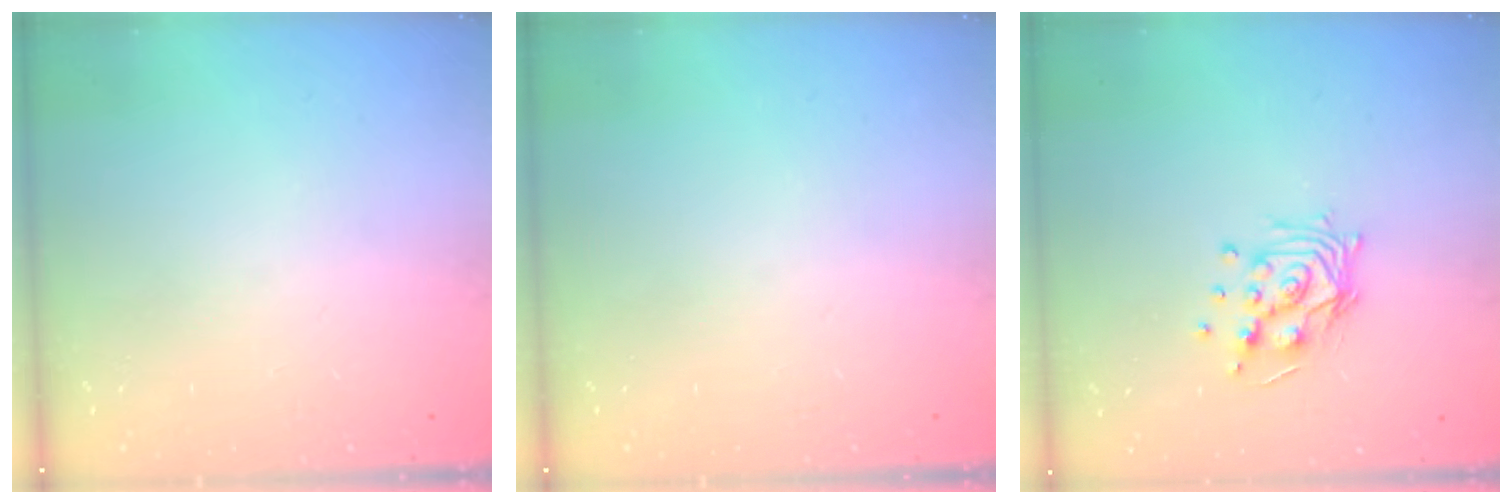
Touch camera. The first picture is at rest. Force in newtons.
{"total": 0.0}
{"total": 11.5, "press": 11.4, "slide": 1.0}